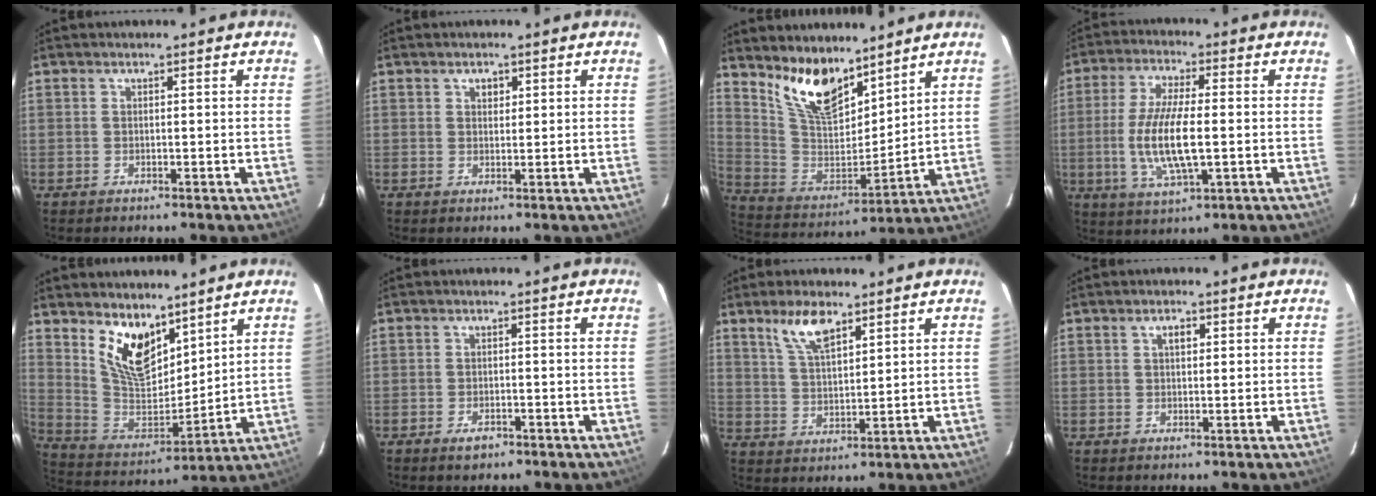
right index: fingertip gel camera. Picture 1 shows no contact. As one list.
[{"total": 1.6, "force": [0.8, 1.2, 0.6], "torque": [-0.007, 0.006, 0.013]}, {"total": 14.6, "force": [10.6, 6.2, 7.8], "torque": [-0.158, -0.003, 0.216]}, {"total": 12.0, "force": [-1.5, 3.2, 11.5], "torque": [-0.234, -0.009, -0.028]}, {"total": 13.1, "force": [8.6, 6.5, 7.6], "torque": [-0.143, -0.009, 0.176]}, {"total": 2.7, "force": [-1.9, 1.4, 1.4], "torque": [-0.033, -0.002, -0.033]}, {"total": 7.3, "force": [4.8, 2.6, 4.8], "torque": [-0.090, 0.005, 0.098]}, {"total": 1.9, "force": [0.6, 1.1, 1.4], "torque": [-0.022, 0.008, 0.011]}]